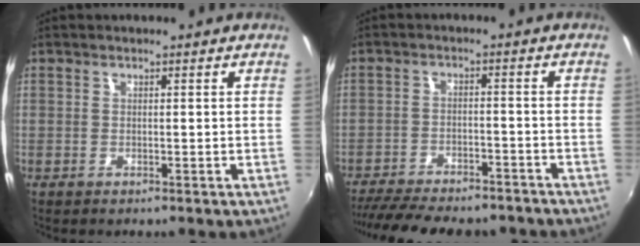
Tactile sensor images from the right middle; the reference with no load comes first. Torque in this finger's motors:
{"motor_torque": [1.11, -1.03, 0.64, 0.21]}